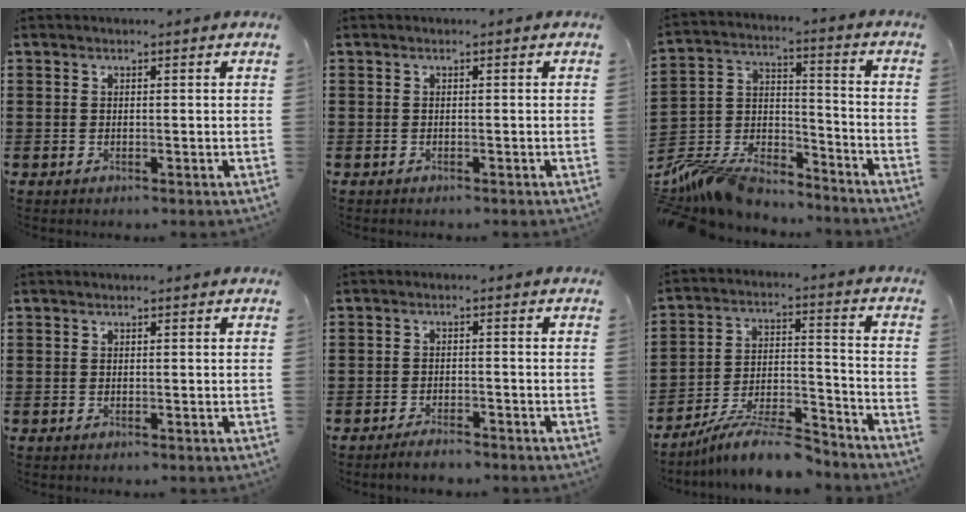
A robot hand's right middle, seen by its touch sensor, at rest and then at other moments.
{"total": 0.0}
{"total": 11.0, "force": [-10.4, 2.1, 2.6], "torque": [-0.074, 0.012, -0.212]}
{"total": 0.0}
{"total": 2.3, "force": [-2.1, 0.2, 0.9], "torque": [-0.016, 0.002, -0.041]}
{"total": 10.0, "force": [-8.8, 1.3, 4.5], "torque": [-0.072, 0.023, -0.167]}